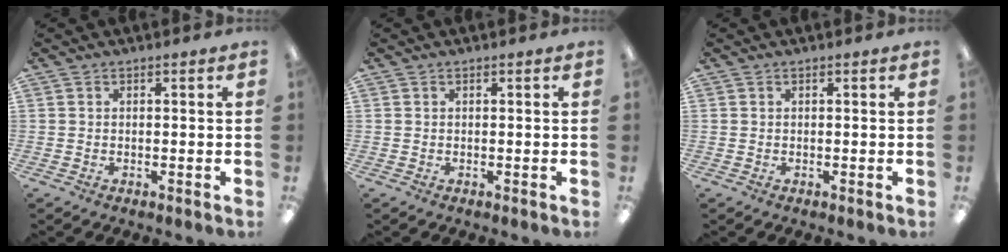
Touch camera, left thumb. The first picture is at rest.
{"total": 0.0}
{"total": 0.0}